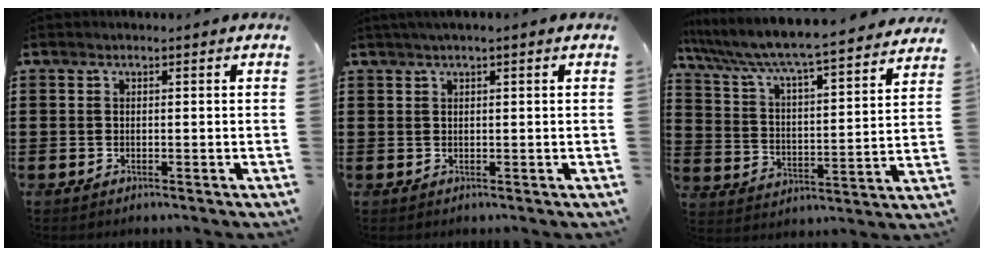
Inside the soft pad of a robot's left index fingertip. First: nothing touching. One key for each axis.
{"total": 1.2, "fx": 0.7, "fy": 0.0, "fz": 1.0, "tx": -0.018, "ty": 0.001, "tz": 0.013}
{"total": 5.6, "fx": 5.1, "fy": -0.2, "fz": 2.2, "tx": -0.070, "ty": -0.048, "tz": 0.077}